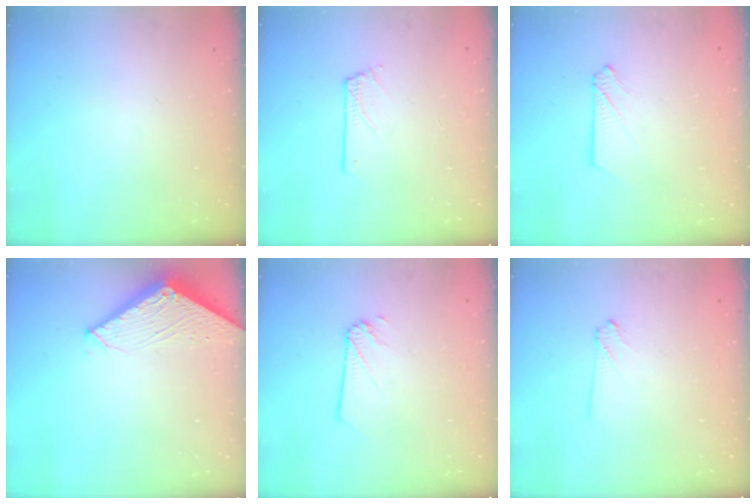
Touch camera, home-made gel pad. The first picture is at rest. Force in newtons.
{"total": 0.7, "press": 0.7, "slide": 0.1}
{"total": 2.9, "press": 2.9, "slide": 0.4}
{"total": 2.8, "press": 2.8, "slide": 0.3}
{"total": 1.3, "press": 1.3, "slide": 0.1}
{"total": 0.8, "press": 0.8, "slide": 0.0}